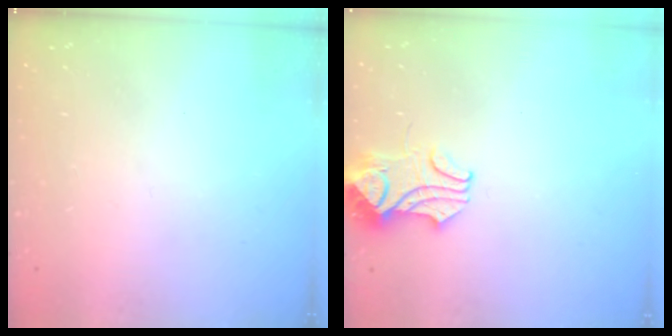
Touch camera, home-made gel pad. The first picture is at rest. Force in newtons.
{"total": 3.6, "press": 3.6, "slide": 0.5}